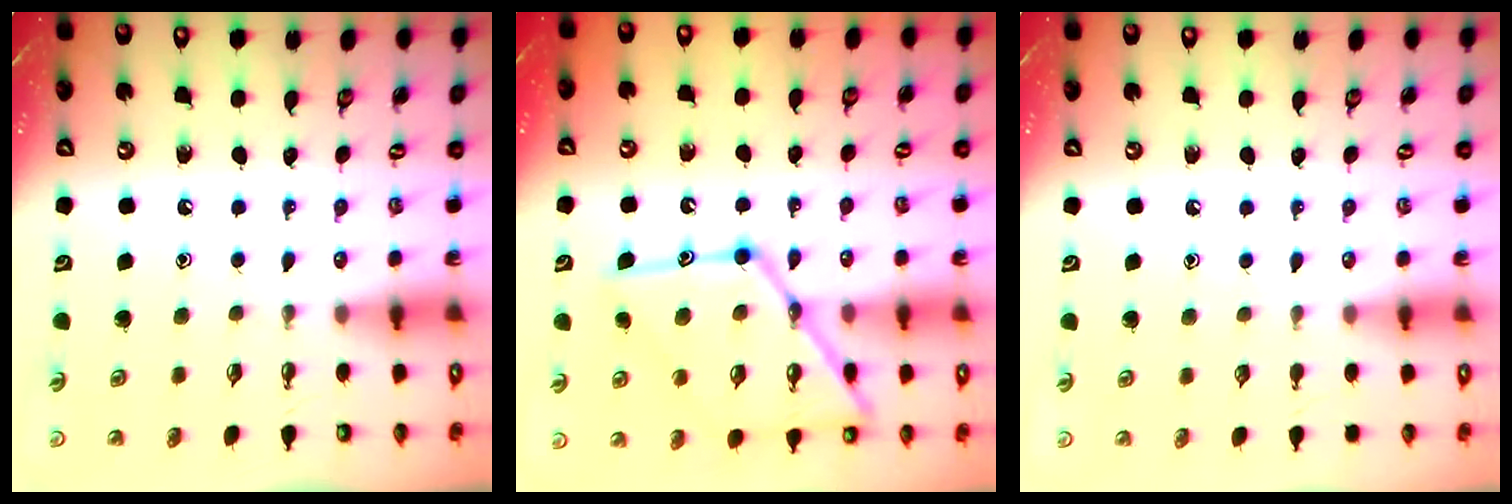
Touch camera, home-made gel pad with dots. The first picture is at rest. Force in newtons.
{"total": 19.1, "press": 19.0, "slide": 1.6}
{"total": 2.6, "press": 2.5, "slide": 0.3}